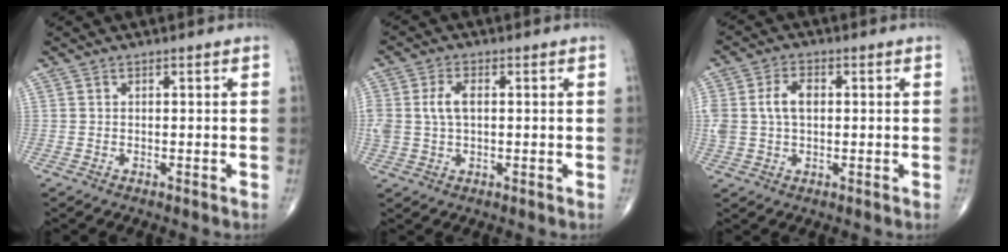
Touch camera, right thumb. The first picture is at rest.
{"total": 5.5, "force": [0.7, 3.2, 4.3], "torque": [-0.101, 0.011, 0.015]}
{"total": 6.8, "force": [0.9, 4.3, 5.2], "torque": [-0.110, 0.016, 0.019]}